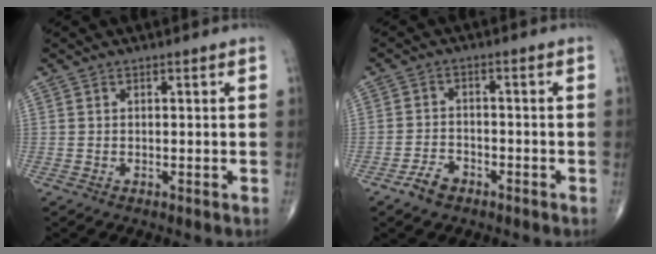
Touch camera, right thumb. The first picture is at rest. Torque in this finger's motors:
{"motor_torque": [0.83, 0.64, -0.08, -0.49, 0.00]}